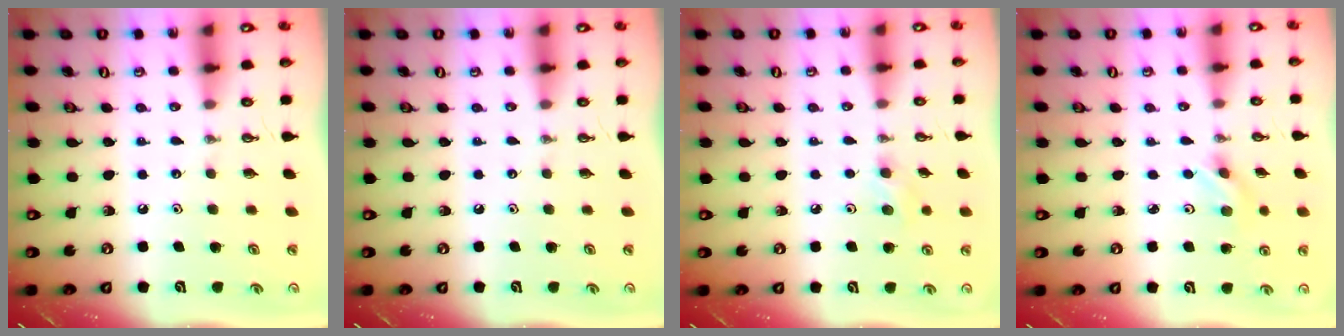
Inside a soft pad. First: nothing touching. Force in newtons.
{"total": 0.0}
{"total": 8.6, "press": 7.5, "slide": 4.2}
{"total": 2.2, "press": 2.1, "slide": 0.6}